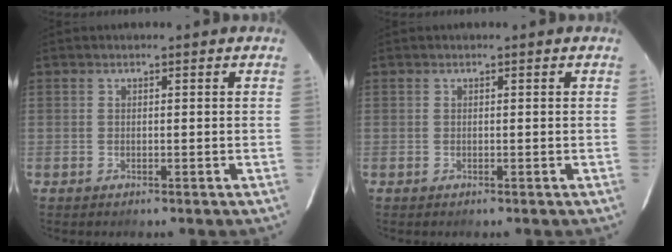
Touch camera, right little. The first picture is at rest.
{"total": 0.0}